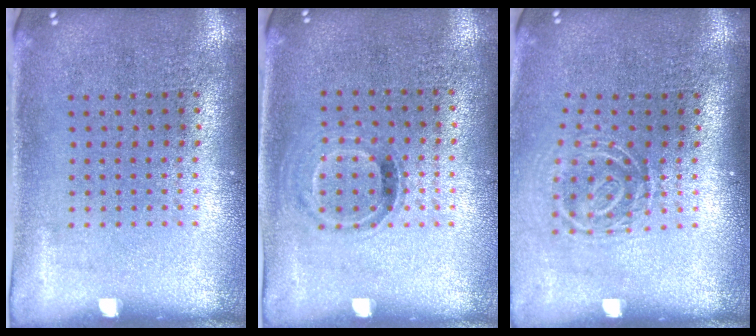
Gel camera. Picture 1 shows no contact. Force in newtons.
{"total": 0.9, "press": 0.8, "slide": 0.5}
{"total": 1.8, "press": 1.2, "slide": 1.4}